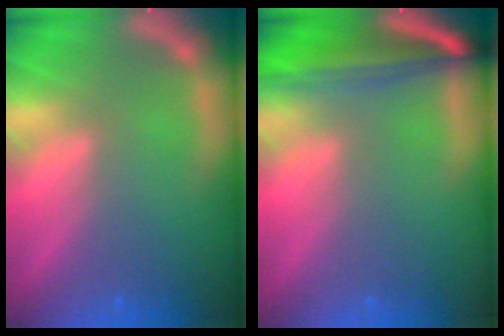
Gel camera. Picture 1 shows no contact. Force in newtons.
{"total": 8.1}